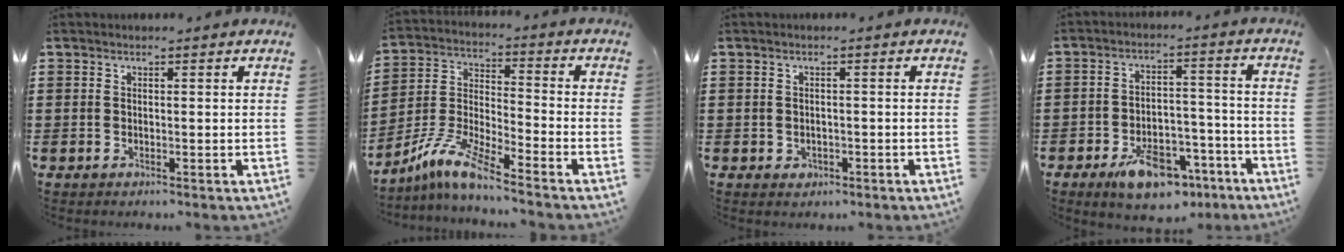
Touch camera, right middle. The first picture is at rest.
{"total": 8.8, "force": [-7.5, 0.5, 4.6], "torque": [-0.112, -0.004, -0.152]}
{"total": 0.9, "force": [-0.2, 0.8, 0.5], "torque": [-0.013, 0.002, -0.005]}
{"total": 8.8, "force": [-5.9, 4.1, 5.0], "torque": [-0.092, 0.019, -0.104]}